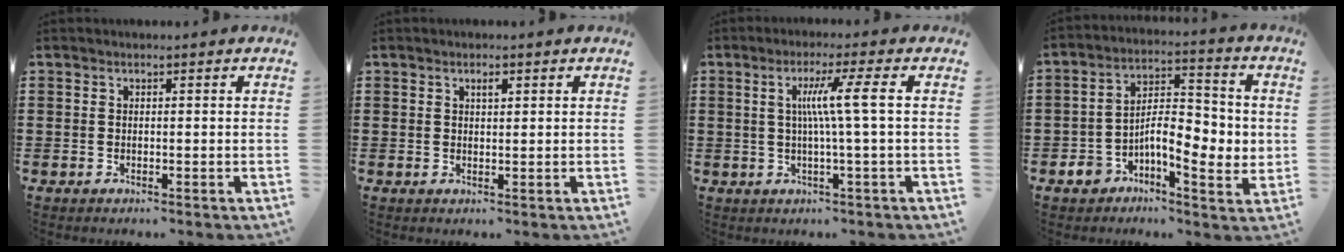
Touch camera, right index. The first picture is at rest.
{"total": 1.1, "force": [0.5, 0.4, 0.8], "torque": [-0.017, 0.003, 0.009]}
{"total": 6.5, "force": [0.5, -0.7, 6.5], "torque": [-0.123, -0.003, -0.002]}
{"total": 8.5, "force": [-1.9, 4.6, 6.9], "torque": [-0.124, 0.001, -0.037]}